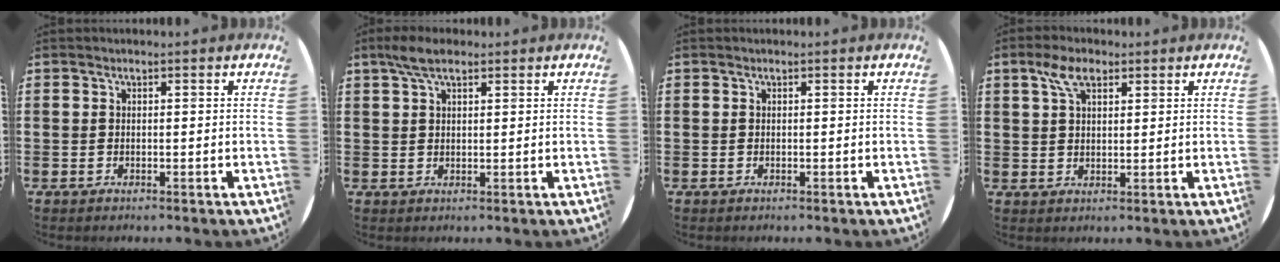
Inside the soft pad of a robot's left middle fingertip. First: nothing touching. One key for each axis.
{"total": 3.8, "fx": 2.5, "fy": 1.5, "fz": 2.4, "tx": -0.052, "ty": 0.008, "tz": 0.046}
{"total": 0.0}
{"total": 4.6, "fx": 2.8, "fy": 2.4, "fz": 2.7, "tx": -0.054, "ty": 0.007, "tz": 0.049}